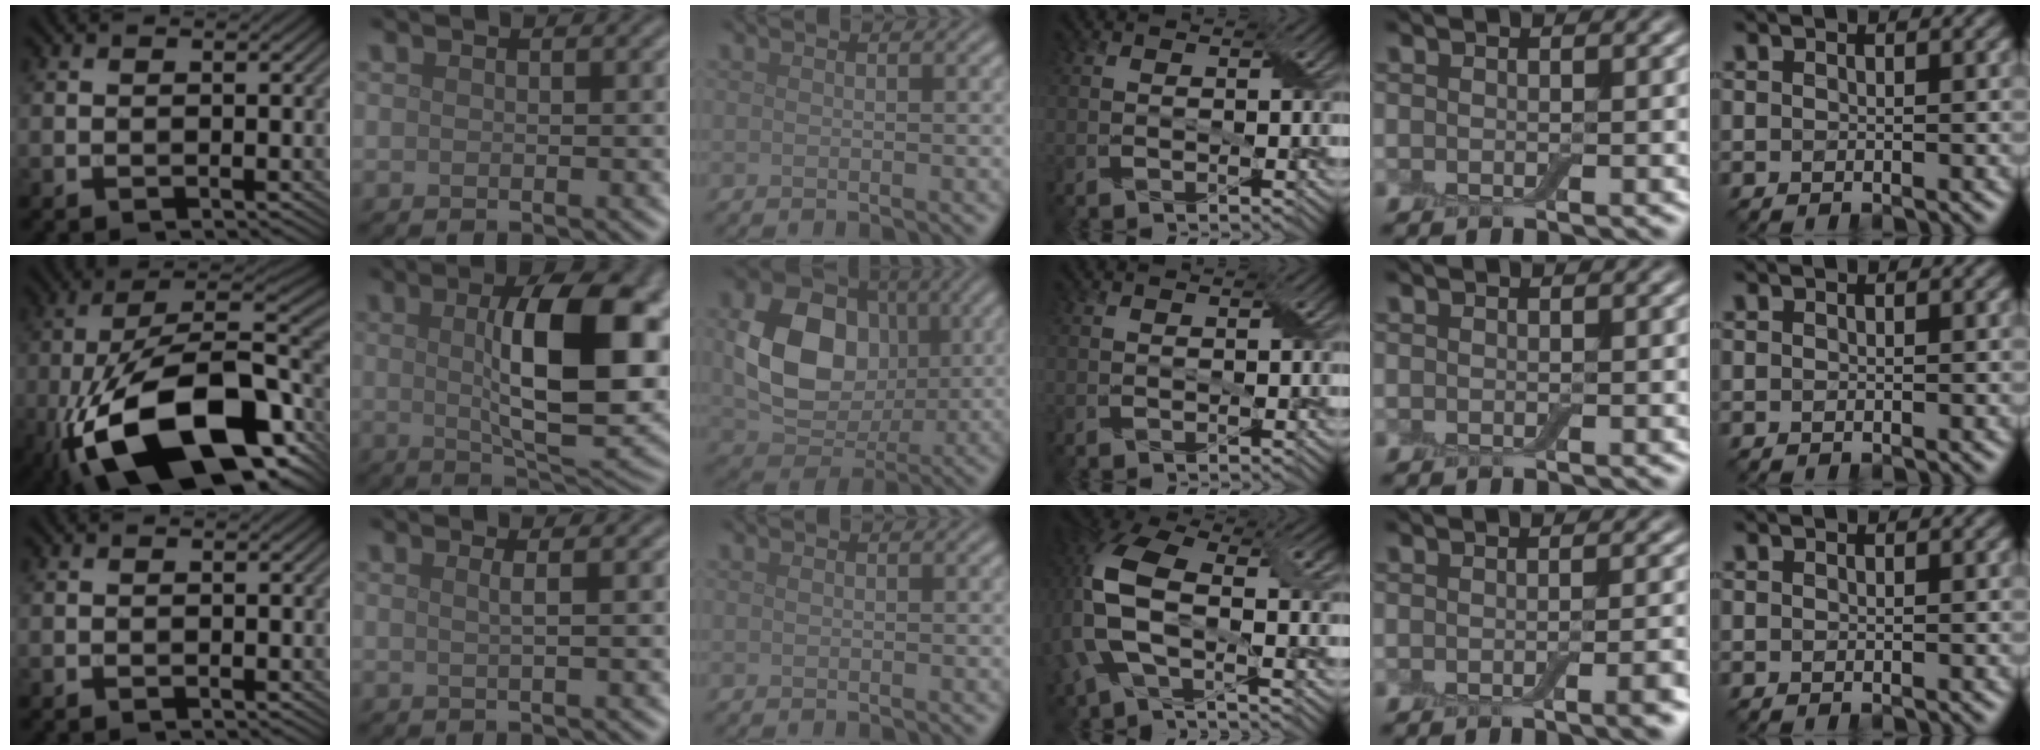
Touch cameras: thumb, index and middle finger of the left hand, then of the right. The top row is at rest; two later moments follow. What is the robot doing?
{"motion": "peel", "object": "aluminum foil"}